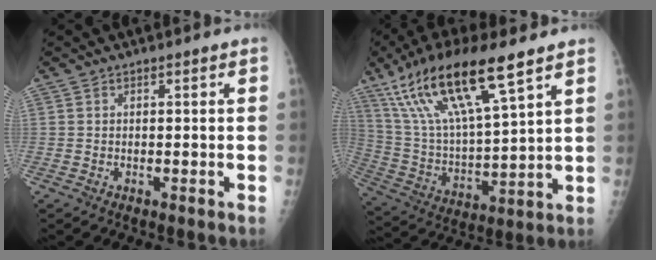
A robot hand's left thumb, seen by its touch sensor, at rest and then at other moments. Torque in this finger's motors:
{"motor_torque": [0.47, 0.48, 1.49, -1.28, 0.43]}